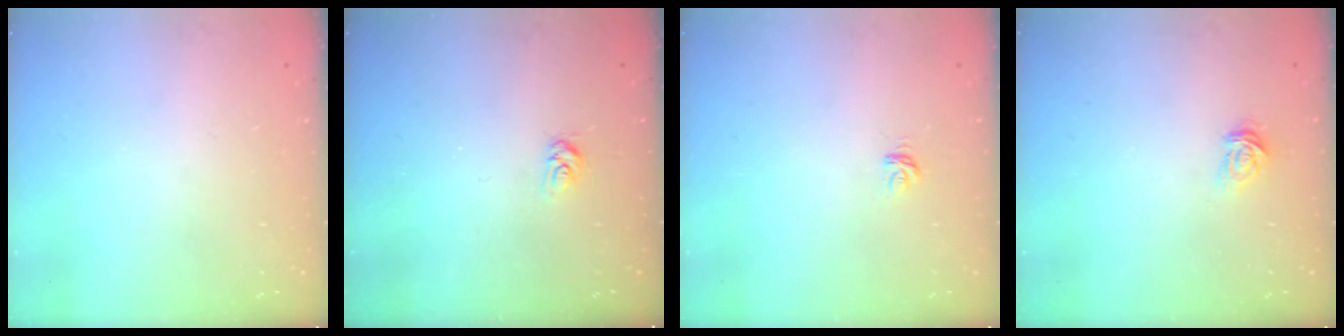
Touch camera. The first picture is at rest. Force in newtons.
{"total": 4.3, "press": 4.2, "slide": 0.5}
{"total": 3.1, "press": 3.1, "slide": 0.2}
{"total": 3.3, "press": 3.2, "slide": 0.3}